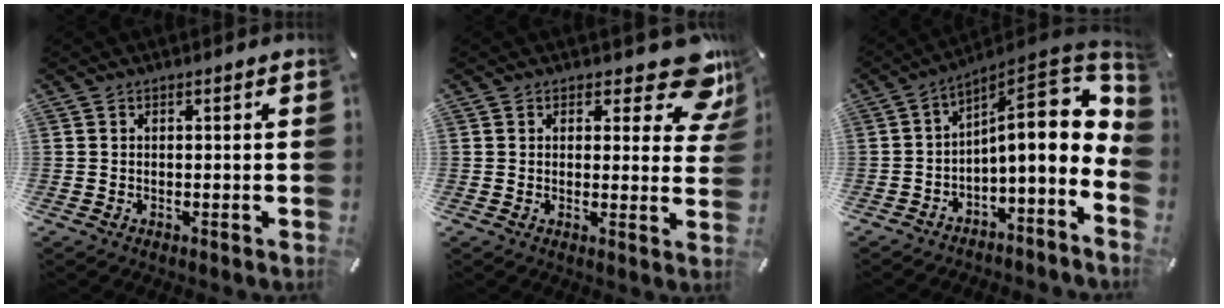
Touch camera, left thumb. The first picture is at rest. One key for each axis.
{"total": 10.0, "fx": 6.7, "fy": 4.2, "fz": 6.2, "tx": -0.060, "ty": -0.049, "tz": 0.114}
{"total": 14.8, "fx": 2.9, "fy": 5.9, "fz": 13.2, "tx": -0.175, "ty": -0.044, "tz": 0.046}